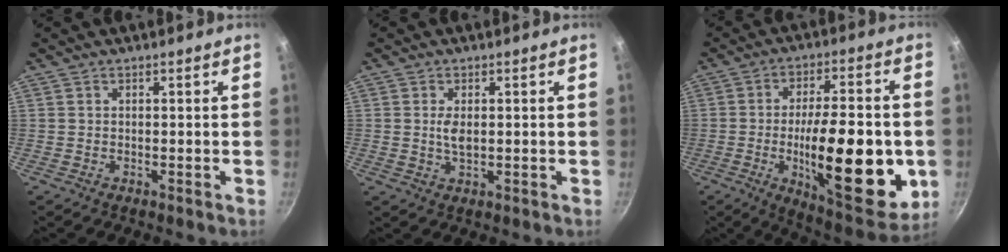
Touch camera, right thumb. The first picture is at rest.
{"total": 3.1, "force": [0.4, 1.6, 2.6], "torque": [-0.047, -0.004, 0.009]}
{"total": 25.0, "force": [-4.4, 9.1, 22.9], "torque": [-0.309, -0.001, -0.059]}